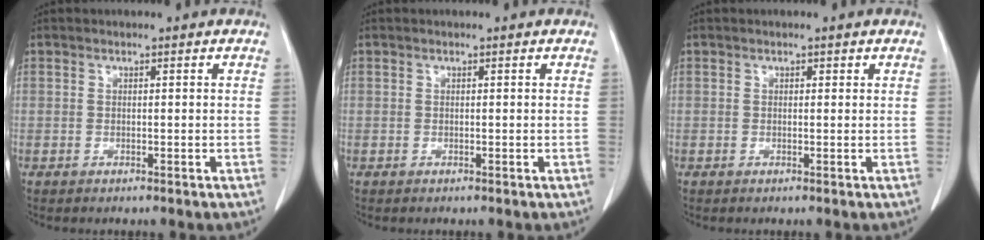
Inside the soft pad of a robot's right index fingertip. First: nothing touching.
{"total": 0.0}
{"total": 0.0}